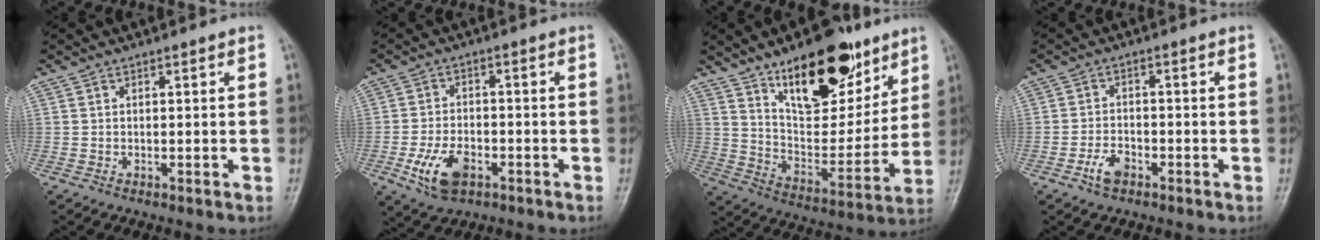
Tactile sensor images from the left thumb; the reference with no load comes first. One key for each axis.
{"total": 8.1, "fx": -3.5, "fy": 4.7, "fz": 5.6, "tx": -0.105, "ty": 0.011, "tz": -0.059}
{"total": 21.6, "fx": 13.2, "fy": 9.7, "fz": 14.1, "tx": -0.161, "ty": -0.073, "tz": 0.222}
{"total": 3.9, "fx": -2.3, "fy": 2.2, "fz": 2.3, "tx": -0.041, "ty": 0.016, "tz": -0.042}